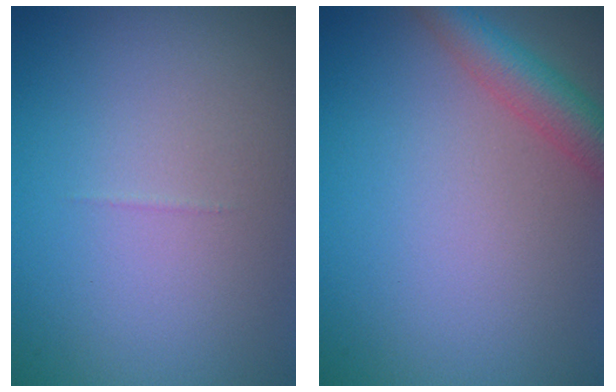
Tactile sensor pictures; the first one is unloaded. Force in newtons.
{"total": 3.7, "press": 3.7, "slide": 0.2}